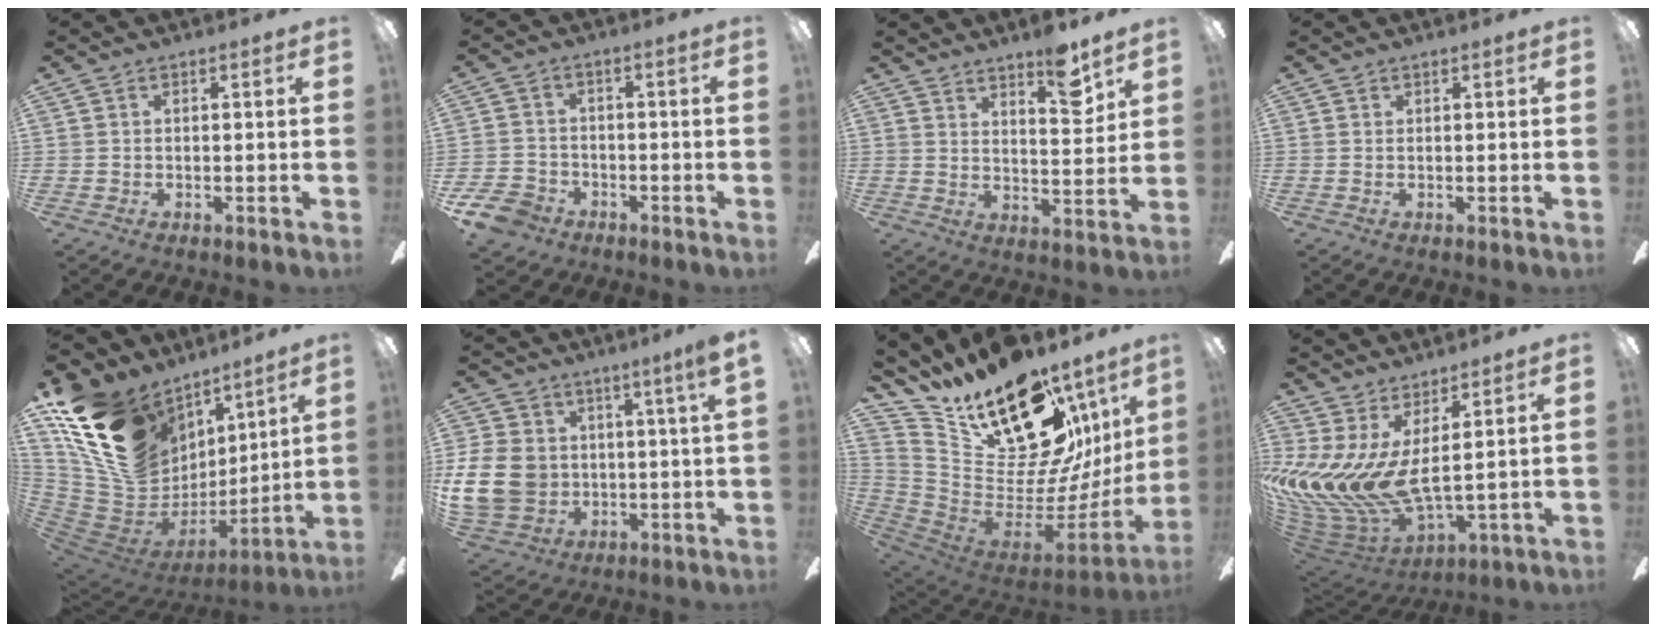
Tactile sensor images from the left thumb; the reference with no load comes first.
{"total": 7.3, "force": [-4.6, 5.1, 2.3], "torque": [-0.061, 0.031, -0.090]}
{"total": 9.5, "force": [7.1, 2.3, 5.9], "torque": [-0.075, -0.041, 0.115]}
{"total": 0.0}
{"total": 21.1, "force": [10.8, 15.2, 9.9], "torque": [-0.207, -0.058, 0.225]}
{"total": 14.3, "force": [2.6, 9.4, 10.4], "torque": [-0.223, -0.012, 0.049]}
{"total": 23.9, "force": [15.9, 11.2, 13.9], "torque": [-0.228, -0.121, 0.300]}
{"total": 11.1, "force": [2.6, 5.4, 9.4], "torque": [-0.236, -0.062, 0.049]}